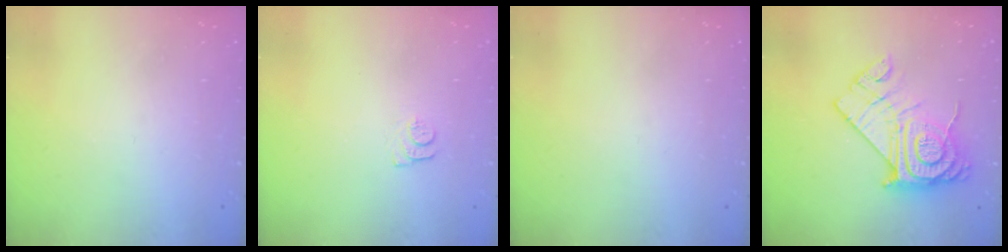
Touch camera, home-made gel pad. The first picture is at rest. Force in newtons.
{"total": 5.2, "press": 5.2, "slide": 0.7}
{"total": 0.0}
{"total": 18.1, "press": 18.0, "slide": 1.5}